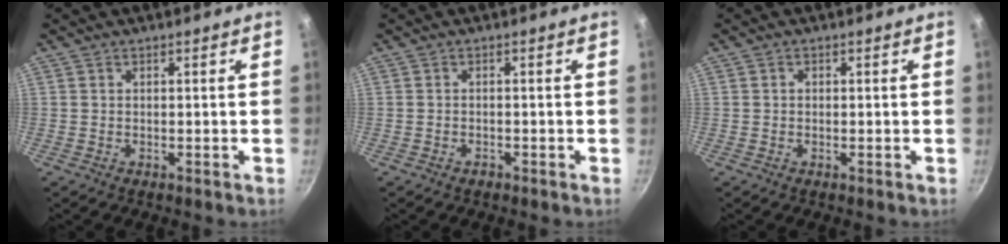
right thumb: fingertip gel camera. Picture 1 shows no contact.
{"total": 0.9, "force": [-0.7, 0.5, 0.3], "torque": [-0.009, 0.008, -0.010]}
{"total": 0.7, "force": [0.0, 0.7, 0.3], "torque": [-0.004, 0.005, -0.001]}